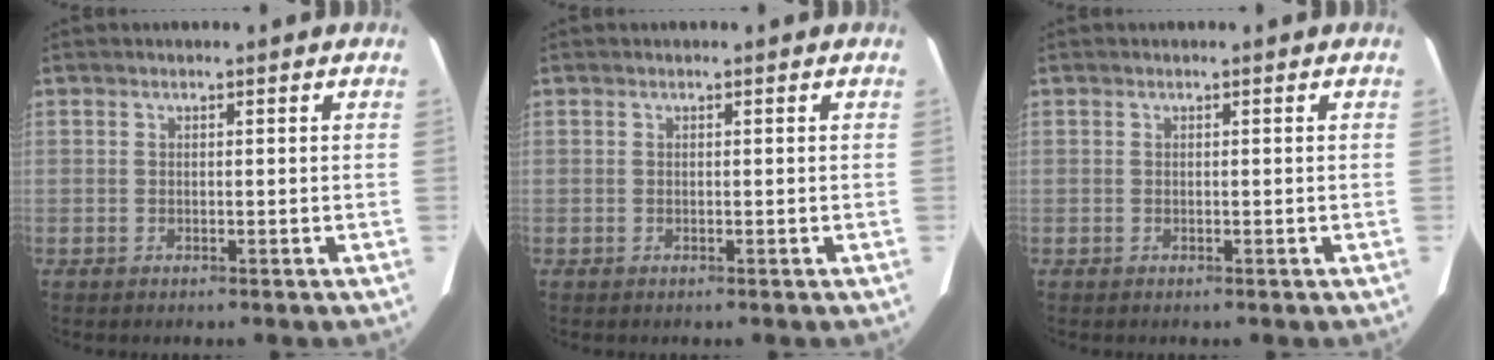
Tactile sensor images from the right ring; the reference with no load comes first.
{"total": 0.0}
{"total": 0.0}